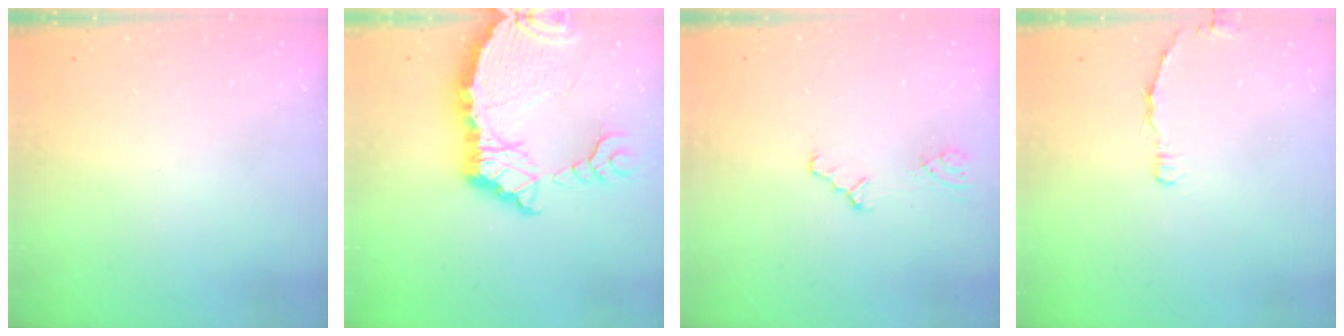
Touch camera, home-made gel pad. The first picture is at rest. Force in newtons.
{"total": 9.8, "press": 9.7, "slide": 1.3}
{"total": 1.2, "press": 1.1, "slide": 0.2}
{"total": 4.1, "press": 4.1, "slide": 0.6}